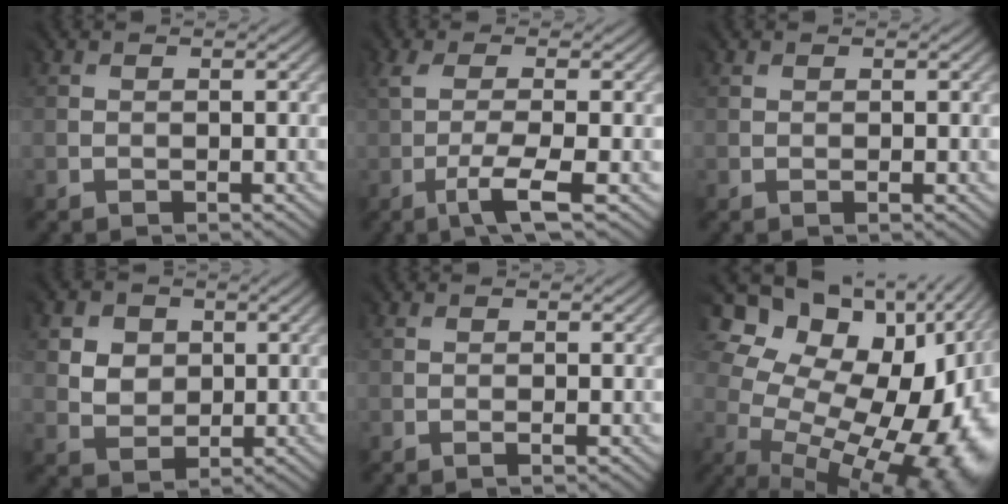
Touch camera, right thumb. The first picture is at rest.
{"total": 5.0, "force": [-1.6, 0.9, 4.6], "torque": [-0.103, 0.007, -0.034]}
{"total": 0.8, "force": [0.4, 0.1, 0.7], "torque": [-0.018, -0.001, 0.005]}
{"total": 4.5, "force": [2.2, 3.8, 1.1], "torque": [-0.061, 0.004, 0.037]}
{"total": 0.9, "force": [0.3, -0.1, 0.9], "torque": [-0.022, 0.000, 0.003]}
{"total": 18.2, "force": [0.1, 11.5, 14.2], "torque": [-0.170, -0.001, 0.029]}